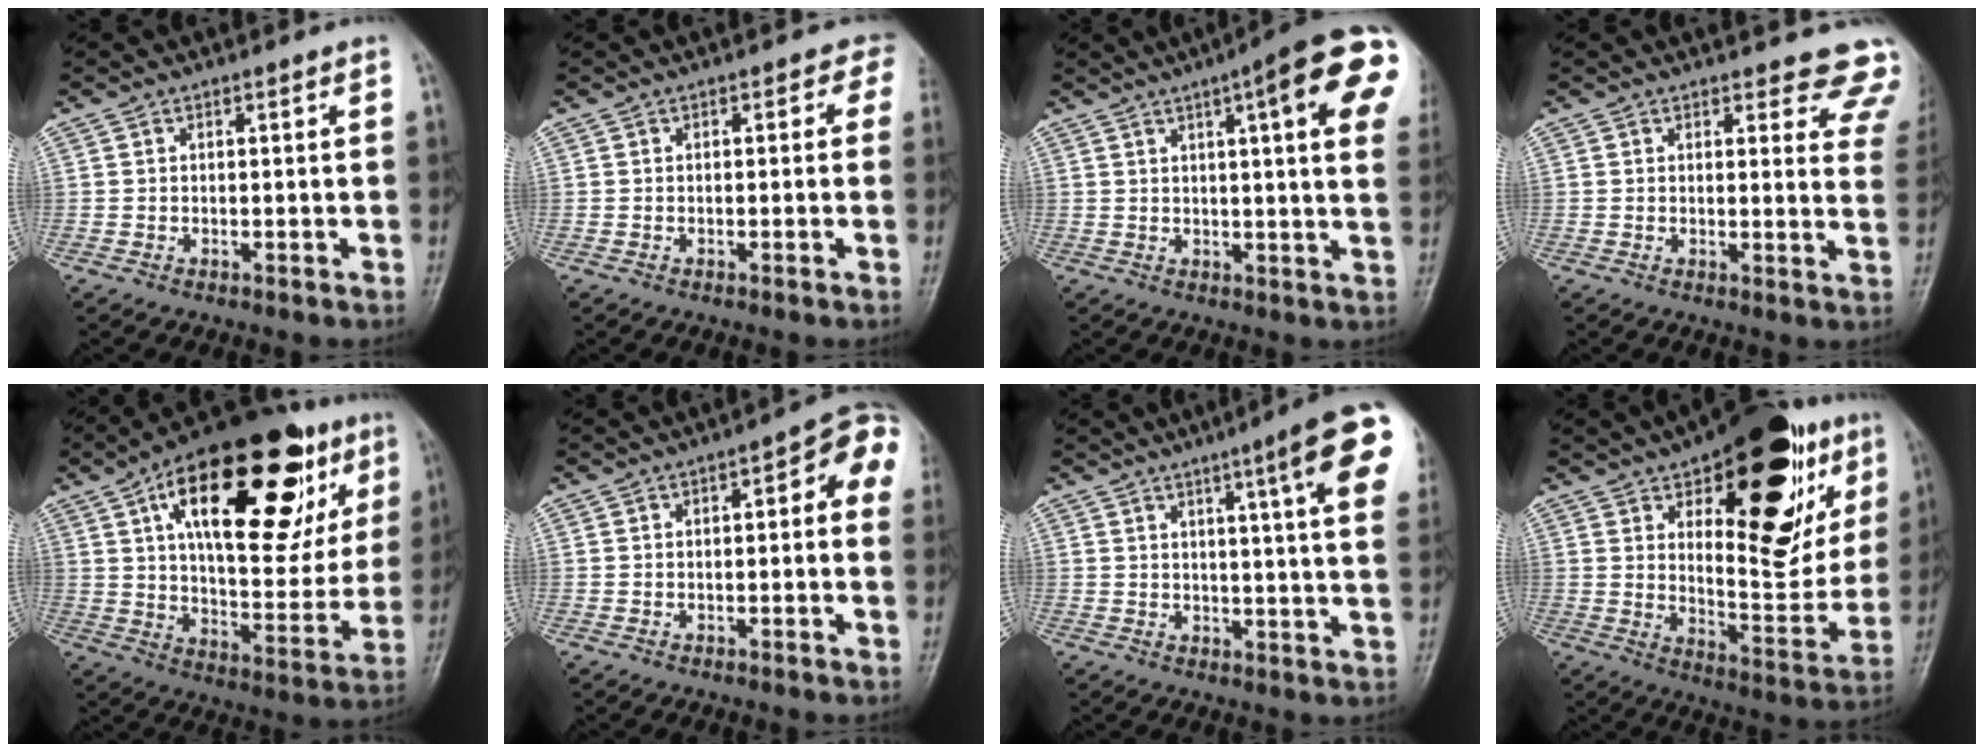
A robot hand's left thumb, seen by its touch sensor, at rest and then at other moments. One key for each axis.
{"total": 1.5, "fx": 0.3, "fy": 1.3, "fz": 0.7, "tx": 0.025, "ty": 0.007, "tz": -0.011}
{"total": 18.2, "fx": 6.7, "fy": 3.4, "fz": 16.6, "tx": -0.205, "ty": 0.001, "tz": 0.075}
{"total": 11.0, "fx": 10.0, "fy": 3.5, "fz": 3.0, "tx": 0.025, "ty": -0.062, "tz": 0.080}
{"total": 31.1, "fx": 13.2, "fy": 13.2, "fz": 24.8, "tx": -0.335, "ty": -0.001, "tz": 0.204}
{"total": 7.5, "fx": 1.4, "fy": 3.0, "fz": 6.8, "tx": -0.058, "ty": 0.026, "tz": 0.005}
{"total": 15.3, "fx": 6.8, "fy": 1.6, "fz": 13.7, "tx": -0.160, "ty": -0.018, "tz": 0.077}
{"total": 26.8, "fx": 11.9, "fy": 11.6, "fz": 21.0, "tx": -0.240, "ty": -0.037, "tz": 0.177}